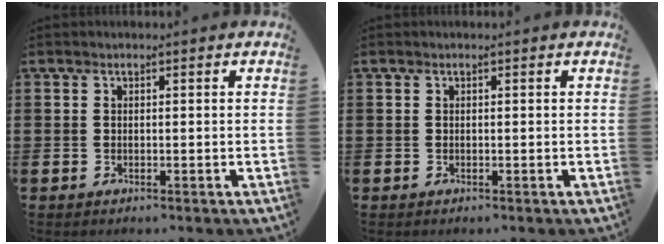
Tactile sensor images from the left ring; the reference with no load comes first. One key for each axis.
{"total": 0.0}